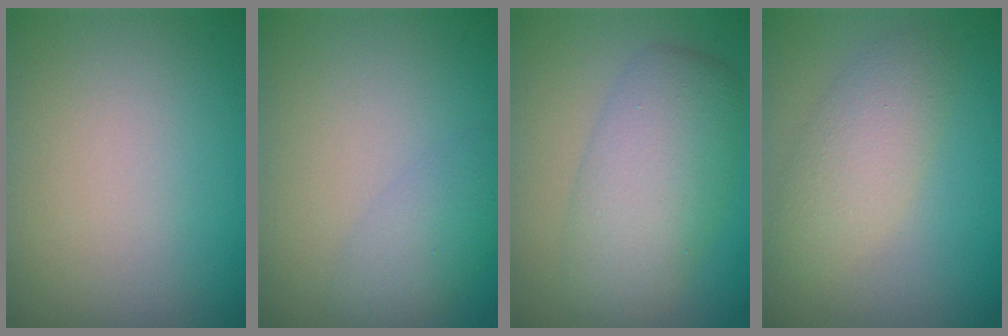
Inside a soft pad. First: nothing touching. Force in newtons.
{"total": 2.5, "press": 2.5, "slide": 0.1}
{"total": 6.3, "press": 6.3, "slide": 0.2}
{"total": 3.5, "press": 3.5, "slide": 0.0}